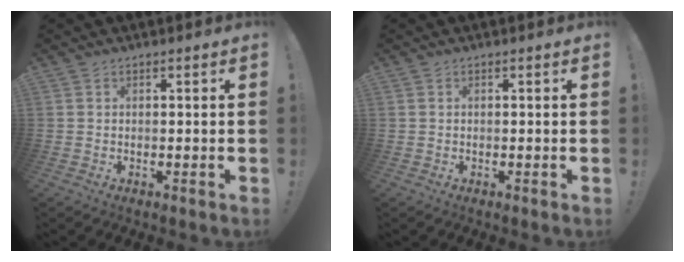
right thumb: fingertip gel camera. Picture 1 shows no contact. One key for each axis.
{"total": 0.0}